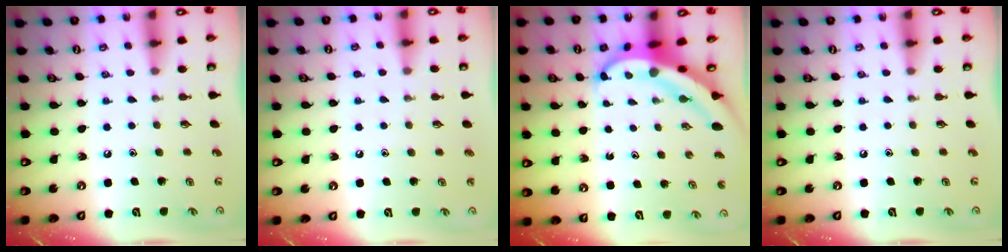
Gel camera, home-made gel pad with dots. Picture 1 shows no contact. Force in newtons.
{"total": 2.0, "press": 2.0, "slide": 0.2}
{"total": 6.6, "press": 6.6, "slide": 0.9}
{"total": 0.0}